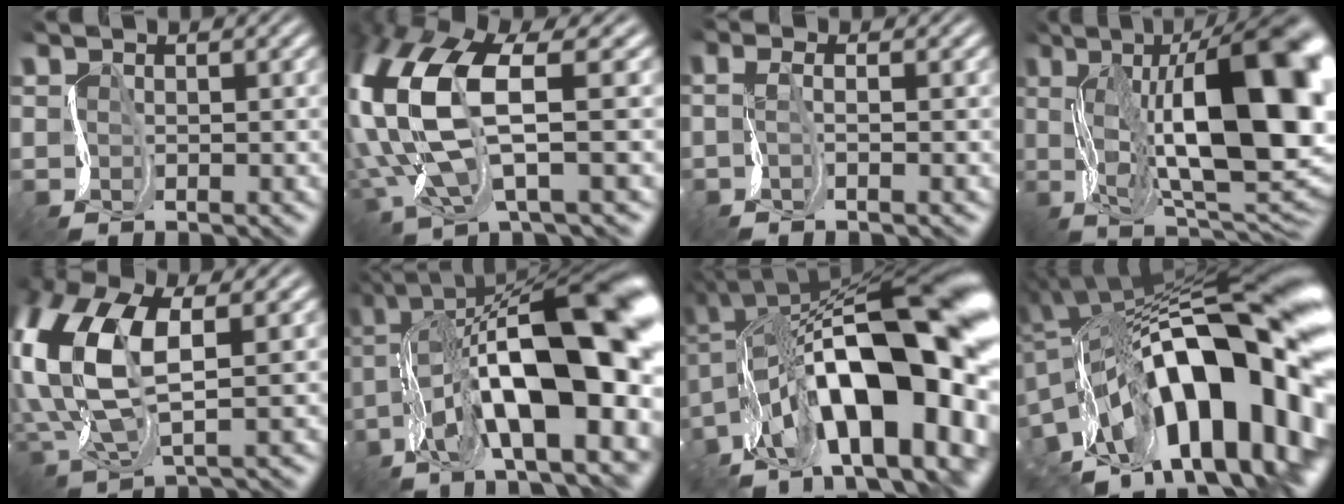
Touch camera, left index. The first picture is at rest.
{"total": 12.6, "force": [1.1, 5.6, 11.3], "torque": [-0.279, -0.005, 0.028]}
{"total": 2.1, "force": [-0.3, 0.5, 2.0], "torque": [-0.033, -0.004, -0.012]}
{"total": 19.6, "force": [1.9, 8.4, 17.6], "torque": [-0.235, 0.011, 0.033]}
{"total": 11.0, "force": [1.6, 5.8, 9.1], "torque": [-0.235, 0.002, 0.034]}
{"total": 18.6, "force": [-2.0, 7.1, 17.1], "torque": [-0.263, 0.026, -0.041]}
{"total": 18.9, "force": [-4.2, 7.6, 16.8], "torque": [-0.235, 0.028, -0.078]}
{"total": 20.1, "force": [-3.2, 9.2, 17.6], "torque": [-0.253, 0.010, -0.065]}